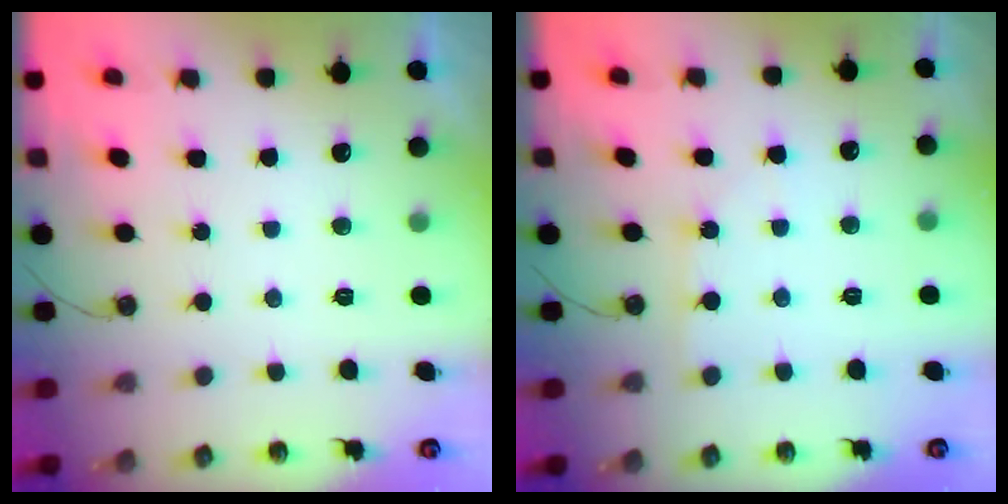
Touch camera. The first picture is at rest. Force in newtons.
{"total": 2.8, "press": 2.7, "slide": 0.4}